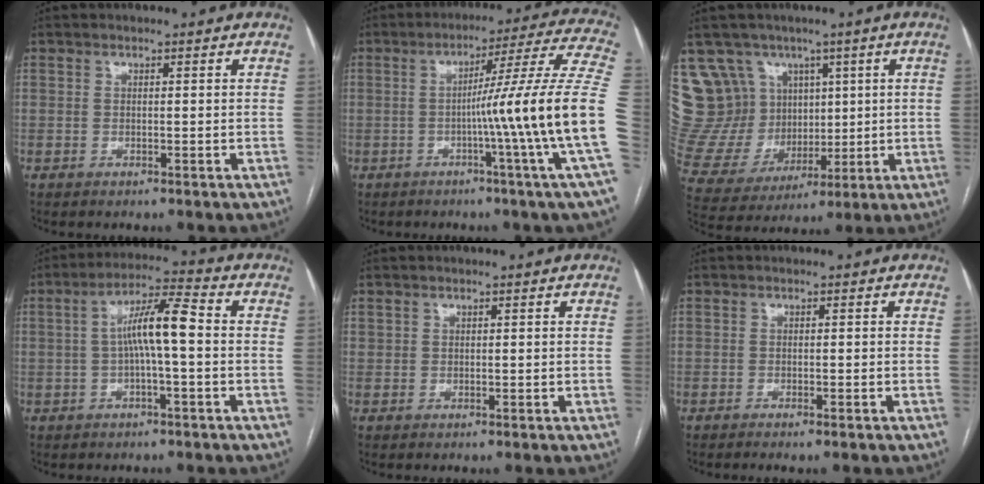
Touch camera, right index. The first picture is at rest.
{"total": 18.5, "force": [-3.6, -3.7, 17.7], "torque": [-0.214, 0.004, -0.065]}
{"total": 17.3, "force": [8.0, 14.3, 5.4], "torque": [-0.137, 0.067, 0.184]}
{"total": 8.1, "force": [0.0, 0.8, 8.1], "torque": [-0.147, 0.024, -0.004]}
{"total": 0.8, "force": [0.3, 0.6, 0.2], "torque": [0.000, 0.005, 0.007]}
{"total": 1.4, "force": [-0.9, -0.1, 1.0], "torque": [-0.018, -0.003, -0.013]}